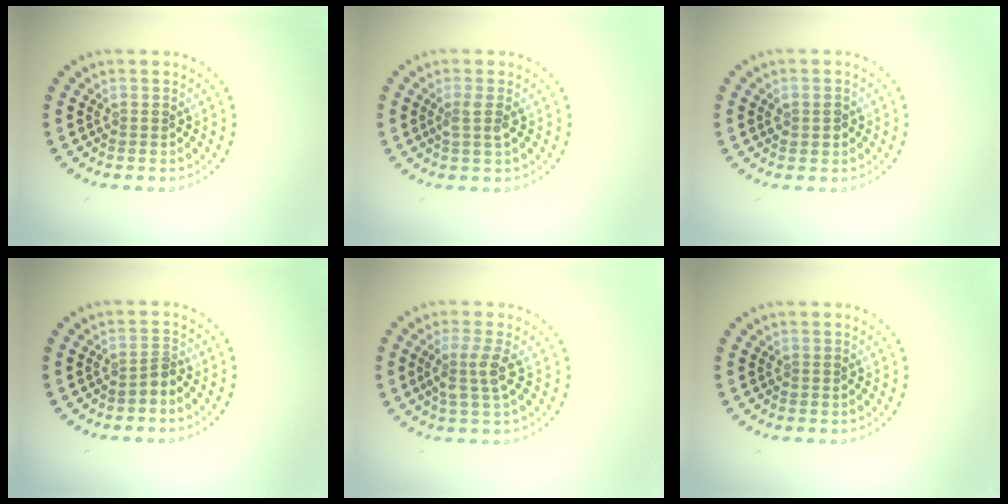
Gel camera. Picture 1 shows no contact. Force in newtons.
{"total": 1.4, "press": 1.1, "slide": 0.9}
{"total": 1.3, "press": 1.2, "slide": 0.2}
{"total": 1.3, "press": 0.8, "slide": 1.0}
{"total": 2.6, "press": 2.1, "slide": 1.6}
{"total": 0.0}